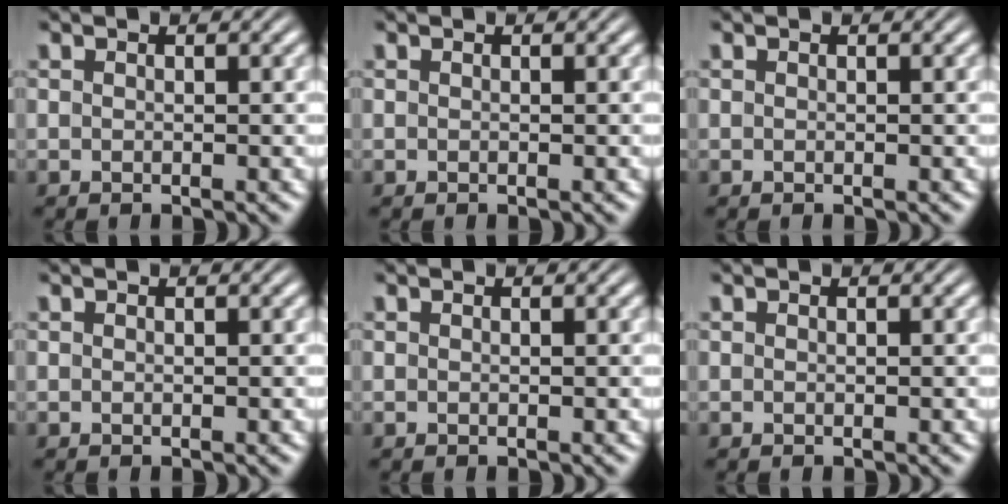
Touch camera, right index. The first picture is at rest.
{"total": 0.0}
{"total": 0.0}
{"total": 0.0}
{"total": 0.0}
{"total": 0.0}